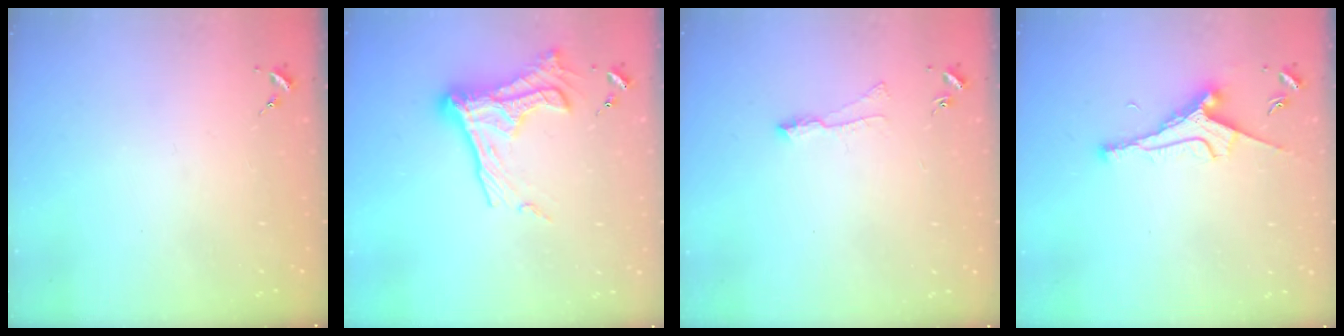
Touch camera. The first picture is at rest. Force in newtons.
{"total": 18.0, "press": 17.9, "slide": 1.4}
{"total": 6.5, "press": 6.5, "slide": 0.6}
{"total": 9.3, "press": 9.2, "slide": 1.1}